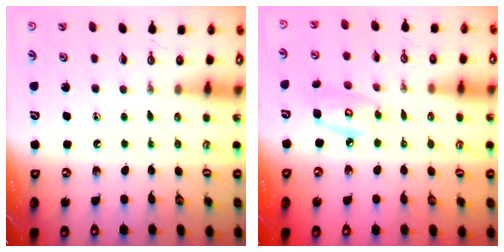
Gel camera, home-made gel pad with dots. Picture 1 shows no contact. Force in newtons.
{"total": 7.9, "press": 7.8, "slide": 0.5}